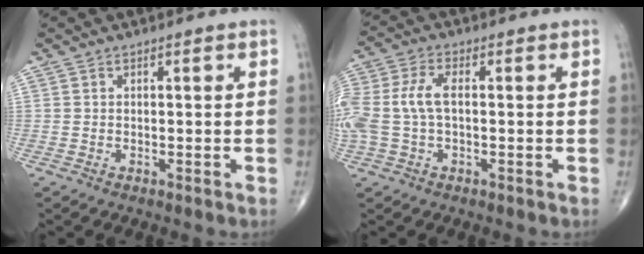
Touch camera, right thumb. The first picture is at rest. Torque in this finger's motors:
{"motor_torque": [0.39, 0.31, 0.93, 0.03, 0.12]}